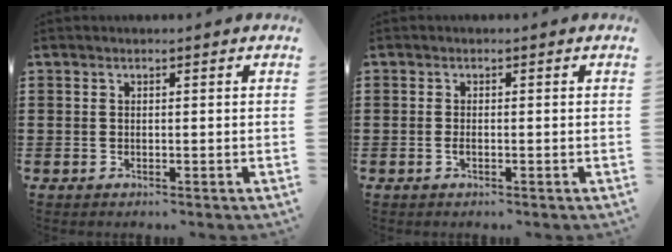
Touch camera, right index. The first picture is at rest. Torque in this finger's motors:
{"motor_torque": [1.06, 1.08, 0.09, 0.05]}